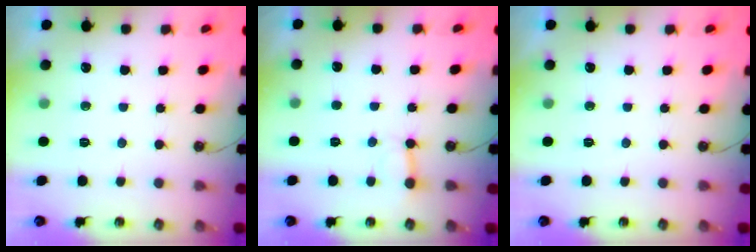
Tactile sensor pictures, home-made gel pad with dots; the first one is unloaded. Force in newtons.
{"total": 3.2, "press": 3.1, "slide": 0.4}
{"total": 0.0}